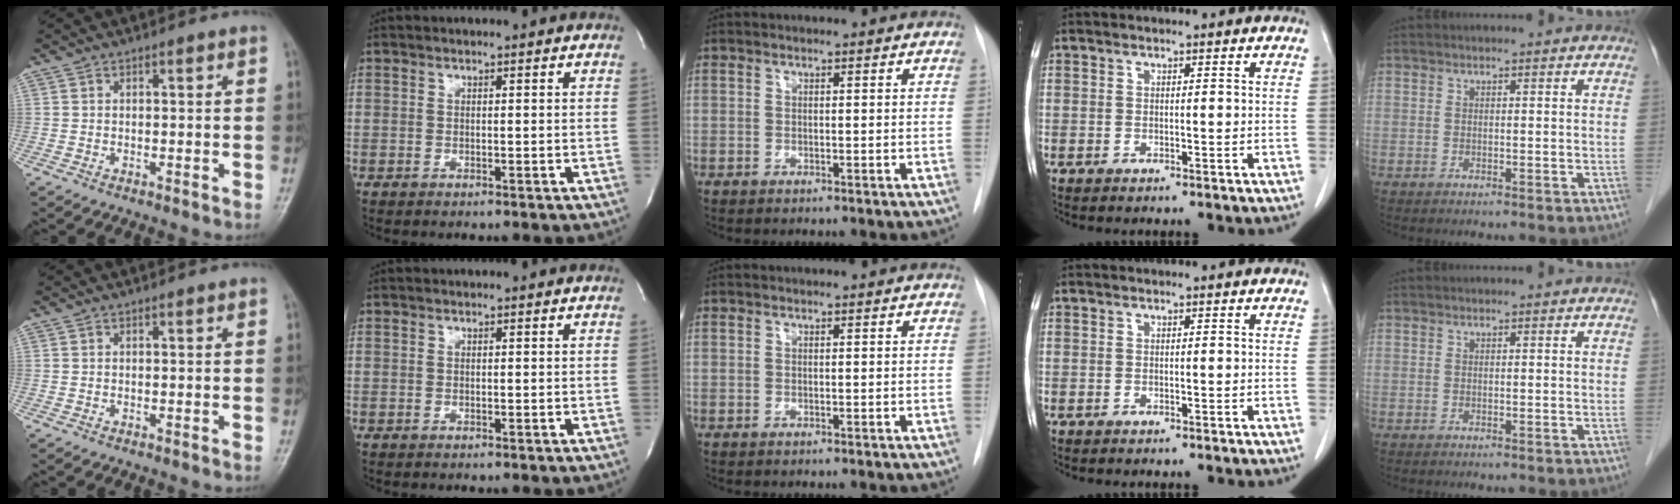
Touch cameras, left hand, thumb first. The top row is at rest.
{}